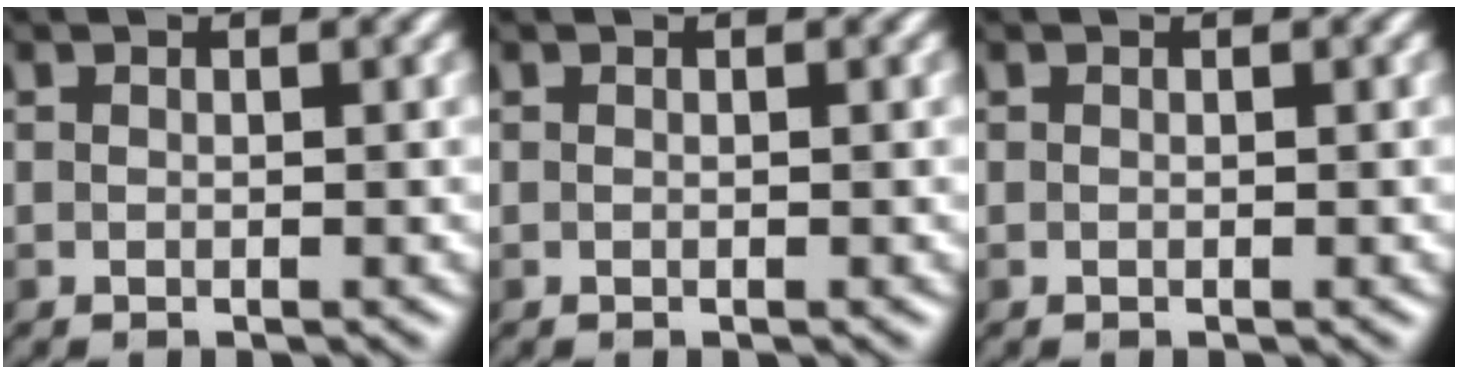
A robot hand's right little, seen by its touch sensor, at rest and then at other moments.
{"total": 0.0}
{"total": 0.0}